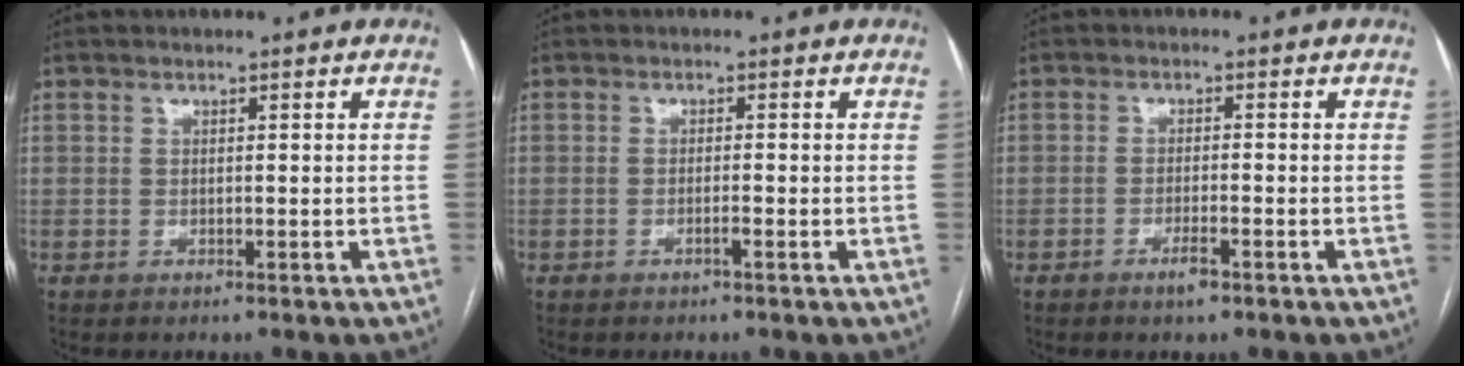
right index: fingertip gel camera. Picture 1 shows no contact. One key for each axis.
{"total": 1.0, "fx": -0.5, "fy": -0.1, "fz": 0.8, "tx": -0.020, "ty": 0.002, "tz": -0.007}
{"total": 2.5, "fx": -1.6, "fy": 0.3, "fz": 1.9, "tx": -0.034, "ty": -0.001, "tz": -0.028}